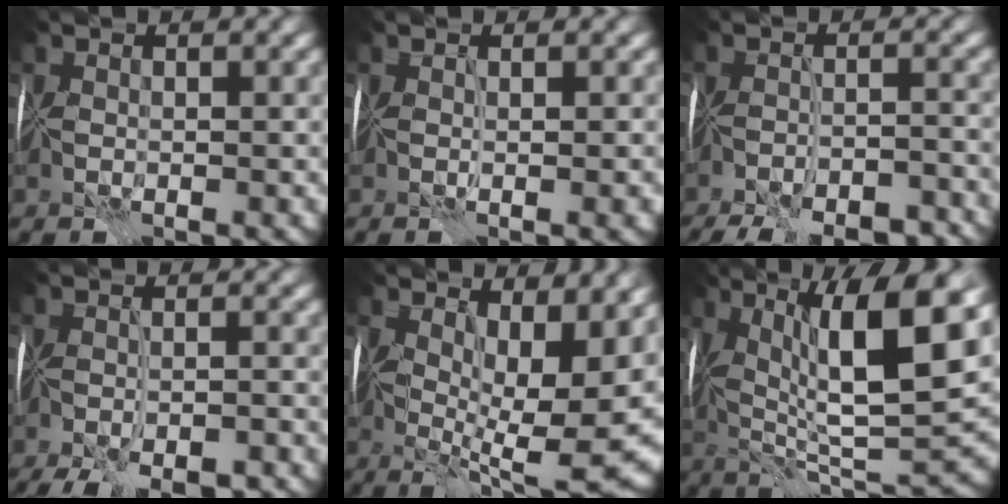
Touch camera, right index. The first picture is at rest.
{"total": 1.9, "force": [0.0, 0.4, 1.9], "torque": [-0.019, -0.003, 0.003]}
{"total": 11.1, "force": [-9.4, 3.6, 4.6], "torque": [-0.055, -0.011, -0.115]}
{"total": 8.2, "force": [-6.2, 2.6, 4.7], "torque": [-0.069, -0.023, -0.085]}
{"total": 12.1, "force": [2.3, 4.7, 10.9], "torque": [-0.167, -0.018, 0.043]}
{"total": 13.4, "force": [3.6, 4.0, 12.3], "torque": [-0.202, 0.006, 0.063]}